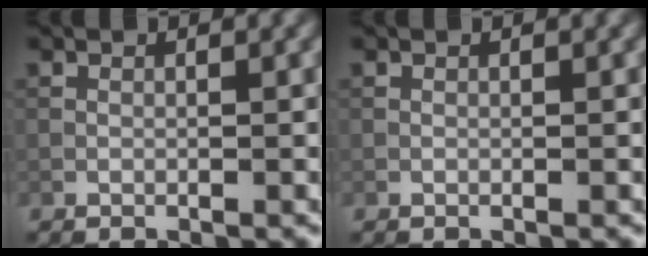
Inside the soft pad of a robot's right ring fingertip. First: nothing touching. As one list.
[{"total": 0.0}]